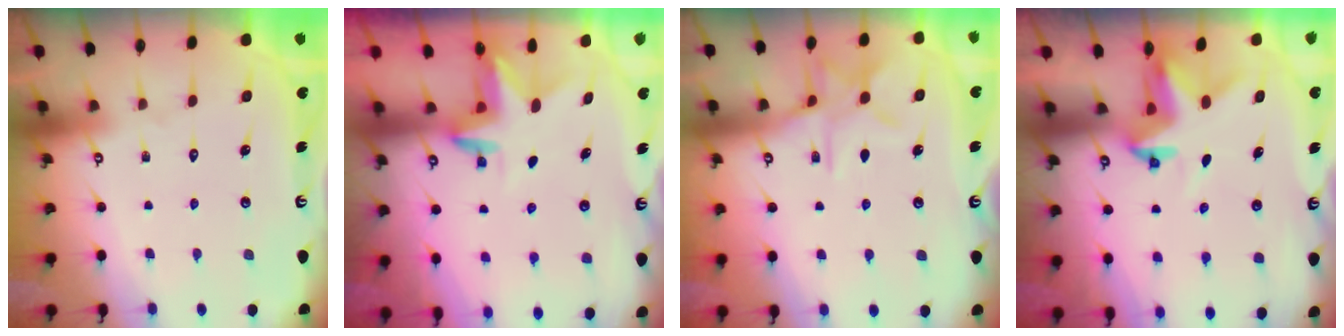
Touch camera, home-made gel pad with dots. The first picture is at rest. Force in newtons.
{"total": 3.1, "press": 3.1, "slide": 0.3}
{"total": 10.2, "press": 10.2, "slide": 0.9}
{"total": 3.4, "press": 3.4, "slide": 0.1}